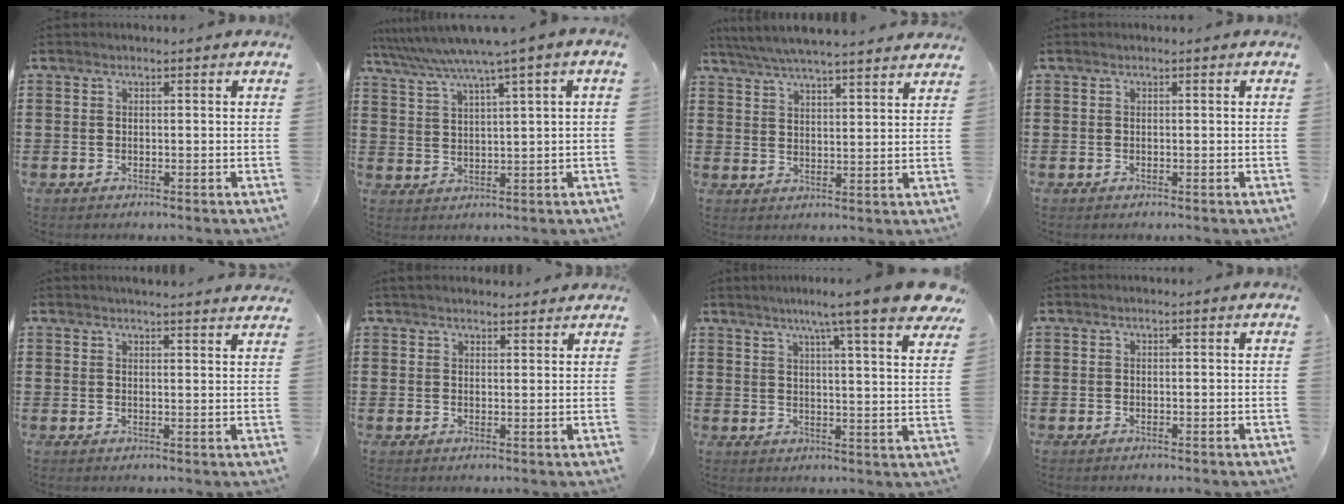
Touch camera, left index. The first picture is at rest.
{"total": 5.0, "force": [3.6, -0.6, 3.4], "torque": [-0.079, -0.020, 0.057]}
{"total": 5.2, "force": [4.9, -0.1, 1.6], "torque": [-0.049, -0.023, 0.087]}
{"total": 0.0}
{"total": 2.3, "force": [2.2, -0.4, 0.1], "torque": [-0.007, -0.008, 0.043]}
{"total": 2.2, "force": [2.1, 0.5, 0.2], "torque": [-0.009, 0.001, 0.042]}
{"total": 8.9, "force": [6.9, -0.7, 5.6], "torque": [-0.106, -0.033, 0.110]}
{"total": 0.0}